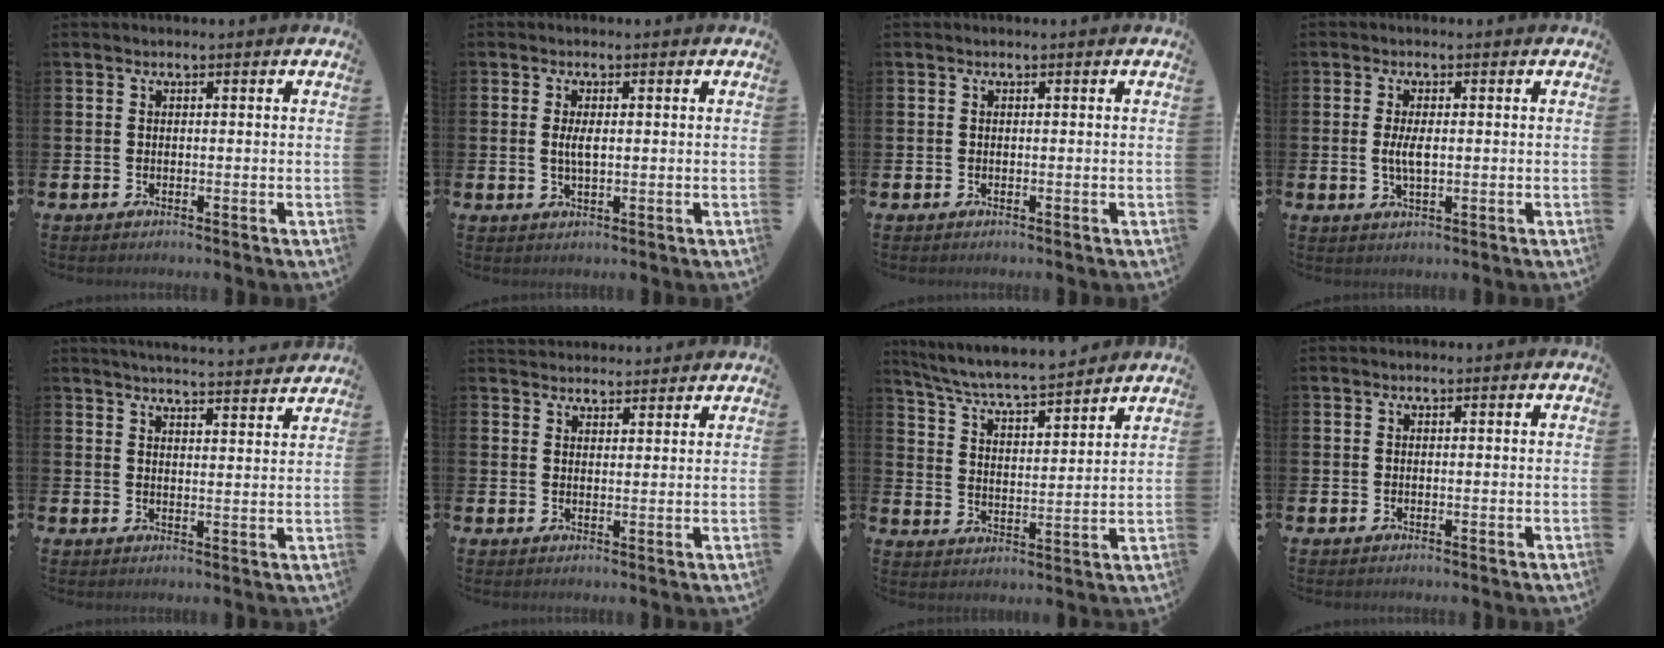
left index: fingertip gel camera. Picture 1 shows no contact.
{"total": 2.4, "force": [0.3, 0.9, 2.2], "torque": [-0.042, 0.003, 0.002]}
{"total": 0.0}
{"total": 3.2, "force": [0.1, 1.2, 2.9], "torque": [-0.054, 0.003, 0.000]}
{"total": 4.4, "force": [4.4, -0.4, 0.3], "torque": [-0.014, -0.031, 0.077]}
{"total": 3.1, "force": [3.0, 0.7, -0.3], "torque": [0.004, -0.013, 0.054]}
{"total": 6.3, "force": [6.1, 0.1, 1.7], "torque": [-0.059, -0.047, 0.102]}
{"total": 0.0}